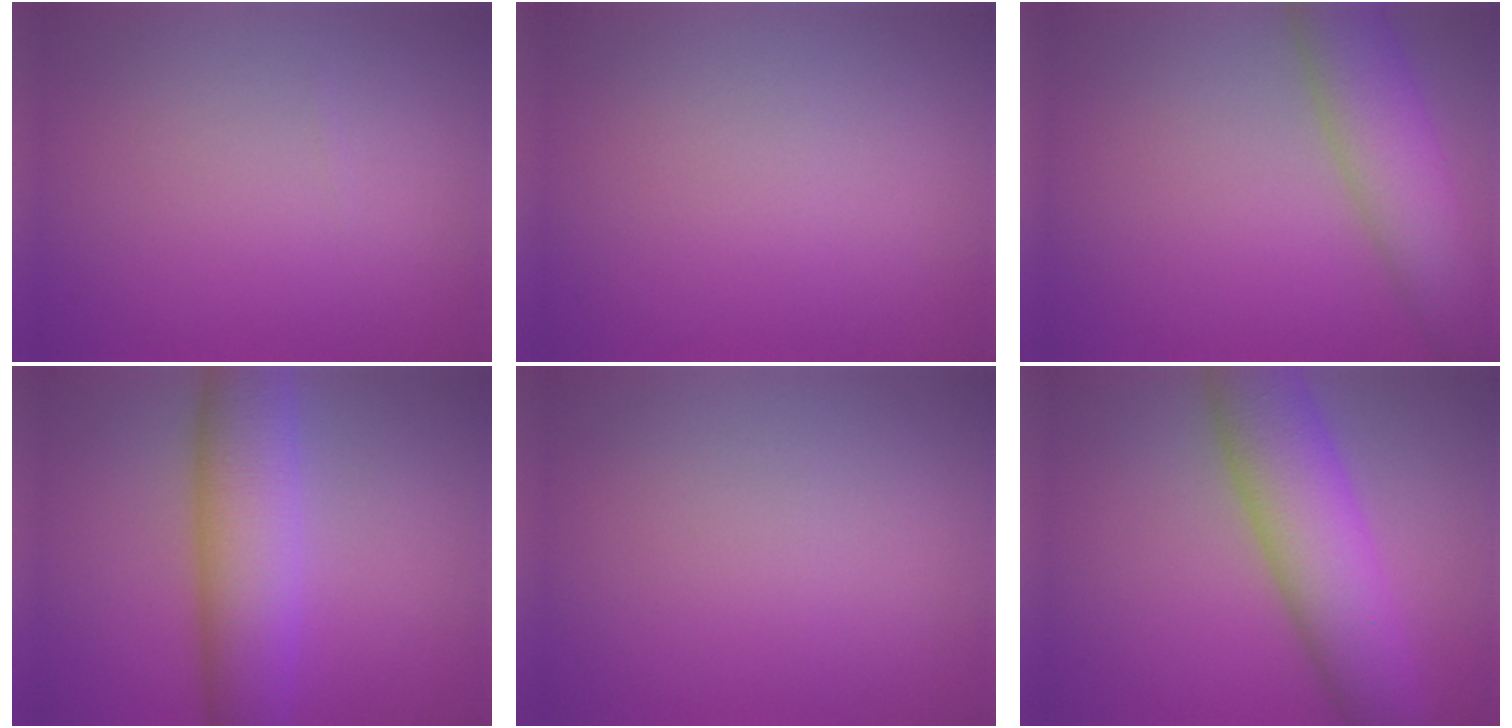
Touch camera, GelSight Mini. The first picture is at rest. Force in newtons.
{"total": 0.0}
{"total": 6.8, "press": 6.8, "slide": 0.4}
{"total": 7.5, "press": 7.5, "slide": 0.3}
{"total": 0.0}
{"total": 8.5, "press": 8.5, "slide": 0.2}